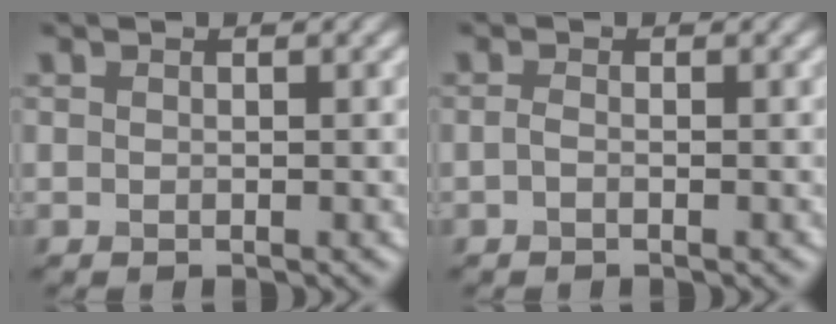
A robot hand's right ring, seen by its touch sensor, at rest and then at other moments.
{"total": 0.6, "force": [-0.3, 0.2, 0.5], "torque": [-0.016, 0.001, -0.006]}